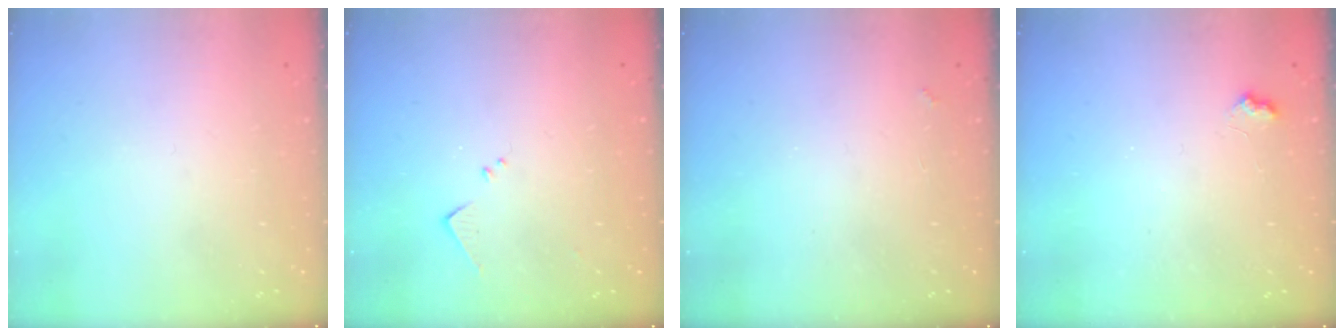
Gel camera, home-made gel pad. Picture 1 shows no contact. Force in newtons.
{"total": 5.9, "press": 5.8, "slide": 0.7}
{"total": 1.4, "press": 1.3, "slide": 0.4}
{"total": 4.3, "press": 4.2, "slide": 0.7}